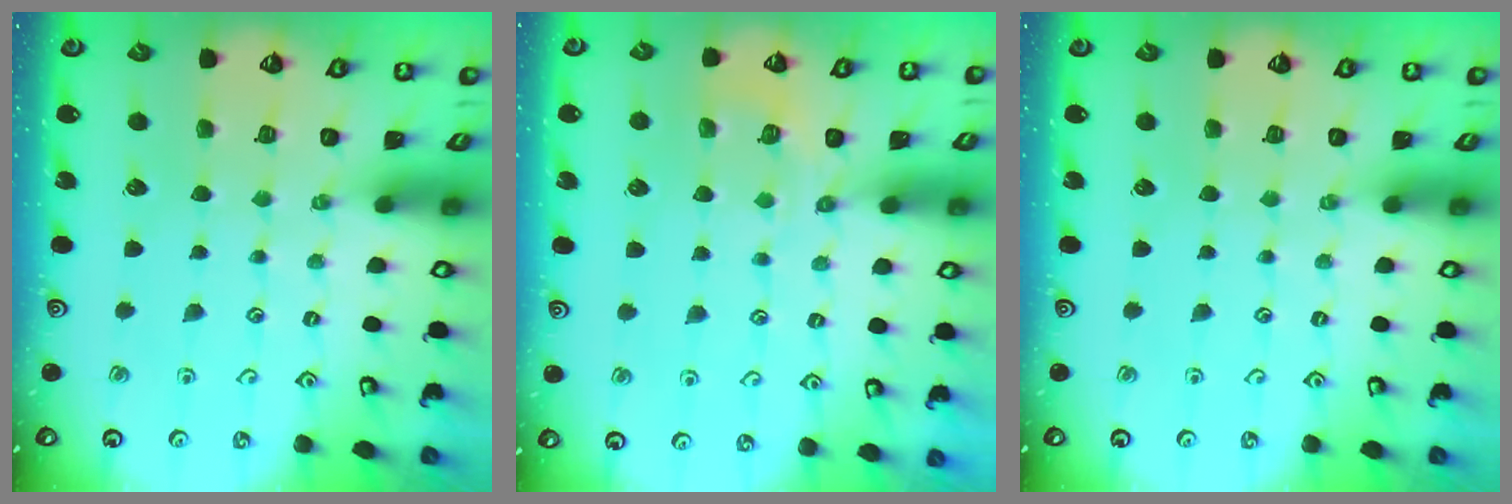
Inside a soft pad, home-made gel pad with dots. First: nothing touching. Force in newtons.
{"total": 4.4, "press": 4.2, "slide": 1.6}
{"total": 0.0}